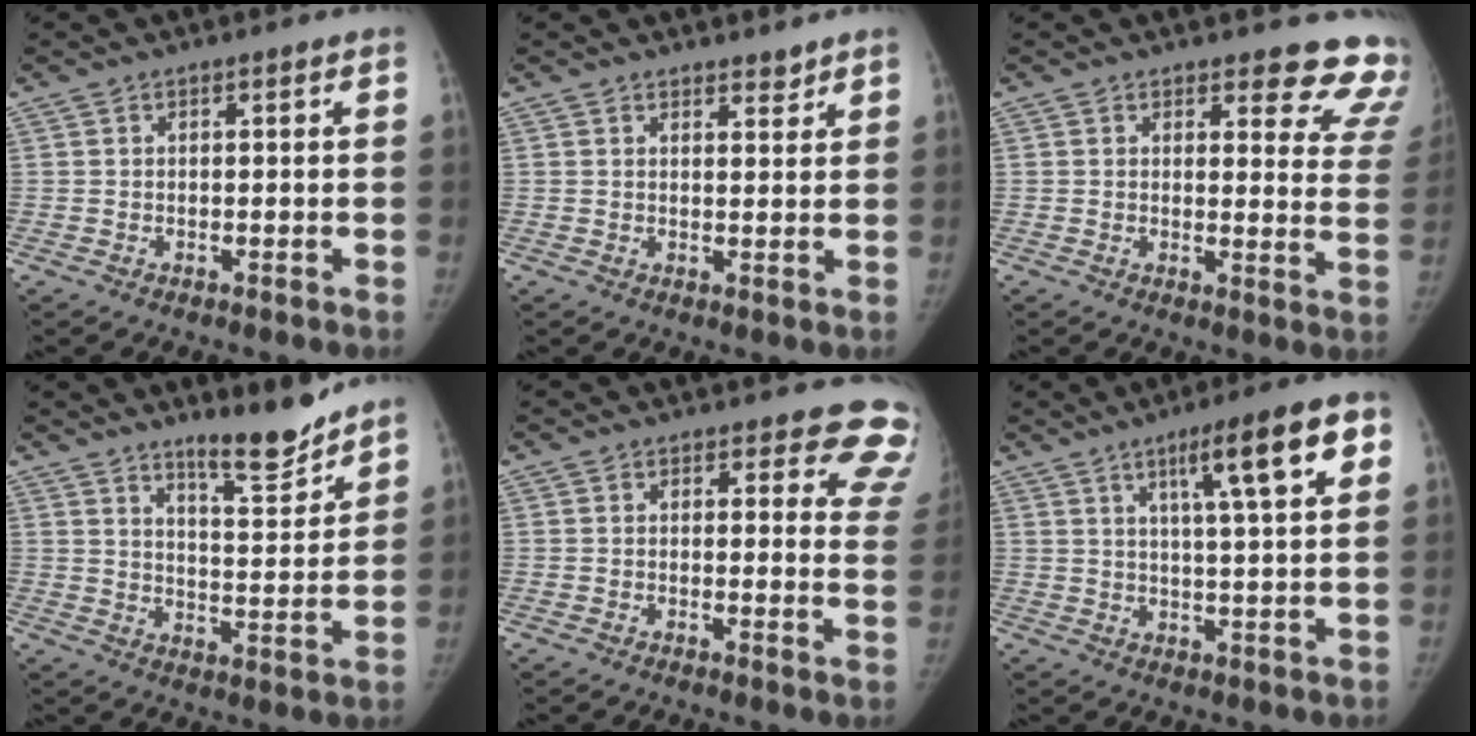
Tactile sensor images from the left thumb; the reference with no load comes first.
{"total": 2.3, "force": [2.1, 0.9, 0.4], "torque": [0.015, -0.015, 0.027]}
{"total": 13.4, "force": [12.4, 4.2, 2.8], "torque": [0.029, -0.113, 0.104]}
{"total": 9.4, "force": [8.0, 1.6, 4.7], "torque": [-0.050, -0.068, 0.130]}
{"total": 10.7, "force": [9.5, 4.2, 2.4], "torque": [0.035, -0.063, 0.067]}
{"total": 12.3, "force": [5.5, 1.7, 10.9], "torque": [-0.155, -0.007, 0.081]}